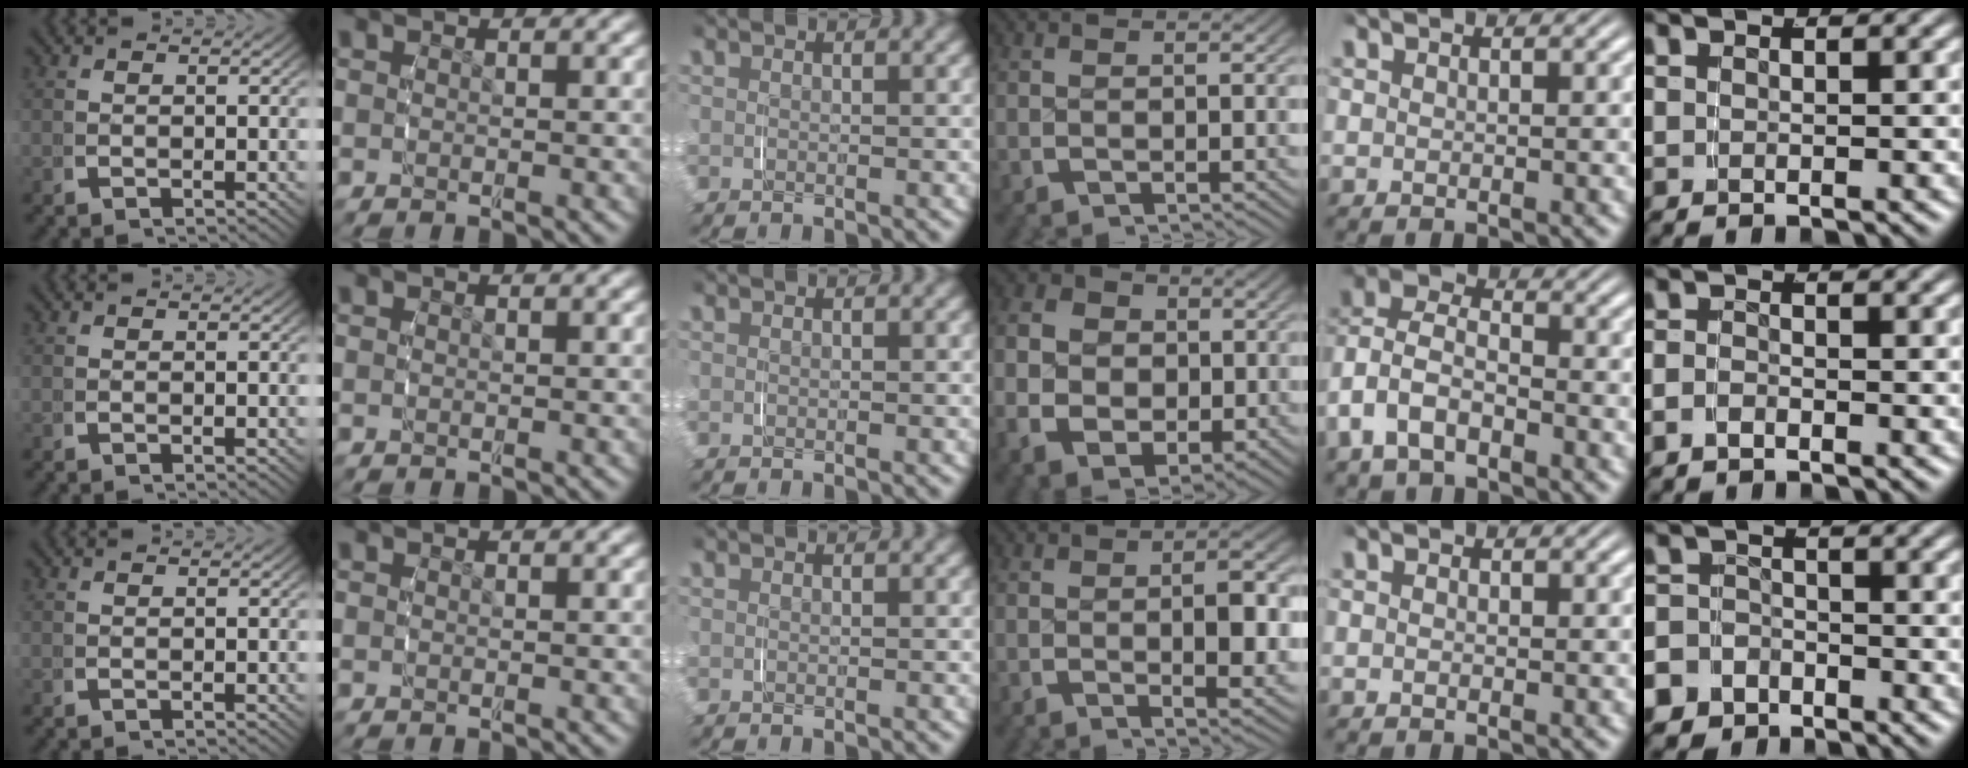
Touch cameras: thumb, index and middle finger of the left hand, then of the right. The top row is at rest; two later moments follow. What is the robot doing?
{"motion": "grasp_and_lifting", "object": "scarf"}